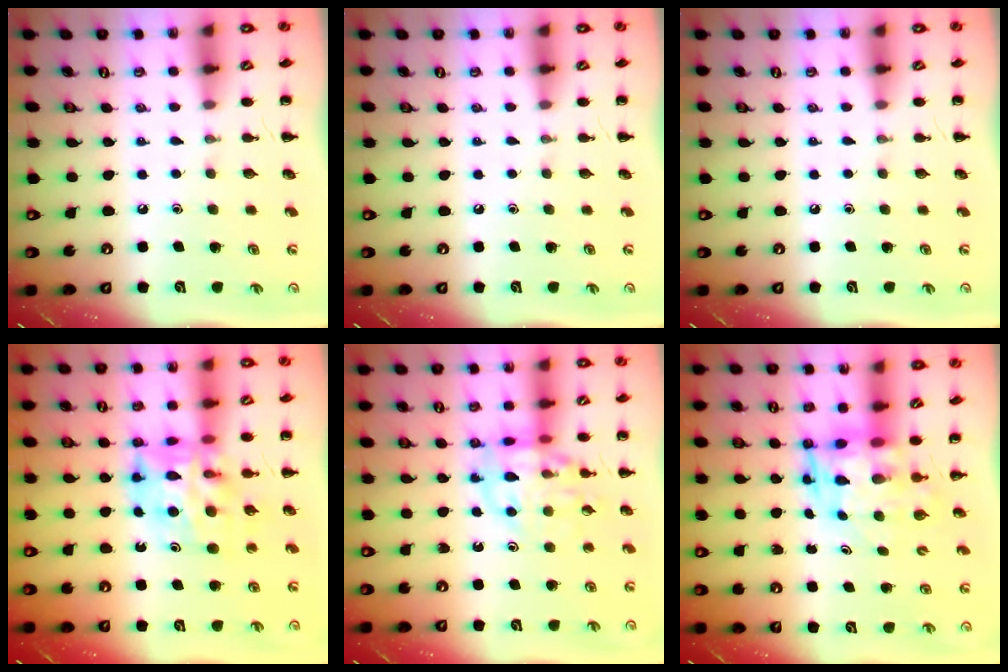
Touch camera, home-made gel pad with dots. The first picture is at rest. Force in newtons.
{"total": 0.0}
{"total": 0.0}
{"total": 13.5, "press": 12.9, "slide": 4.0}
{"total": 14.5, "press": 14.4, "slide": 1.9}
{"total": 5.4, "press": 5.1, "slide": 1.9}